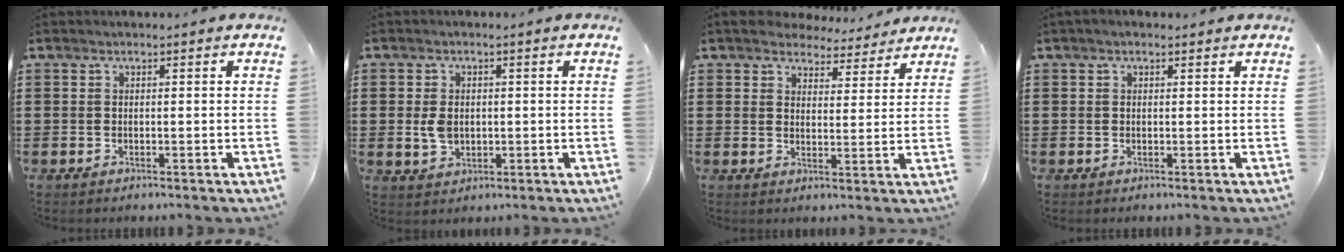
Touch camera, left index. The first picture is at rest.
{"total": 3.5, "force": [0.2, 2.4, 2.6], "torque": [-0.068, 0.002, -0.001]}
{"total": 4.8, "force": [4.7, 1.0, 0.6], "torque": [-0.025, -0.023, 0.084]}
{"total": 0.6, "force": [0.3, 0.4, 0.4], "torque": [-0.008, 0.005, 0.005]}